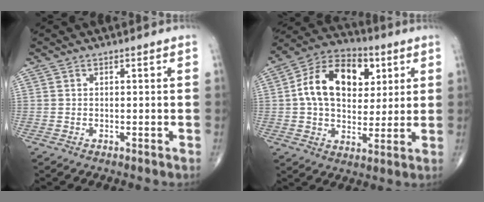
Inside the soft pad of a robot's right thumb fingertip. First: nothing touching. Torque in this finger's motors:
{"motor_torque": [1.48, 1.61, 1.04, -0.03, 0.12]}